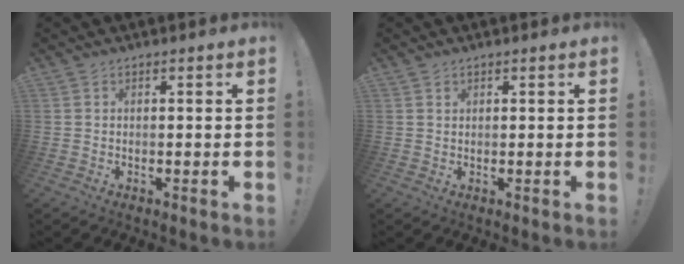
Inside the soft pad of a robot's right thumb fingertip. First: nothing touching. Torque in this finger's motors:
{"motor_torque": [-0.11, 0.06, -0.03, 0.13, -0.01]}